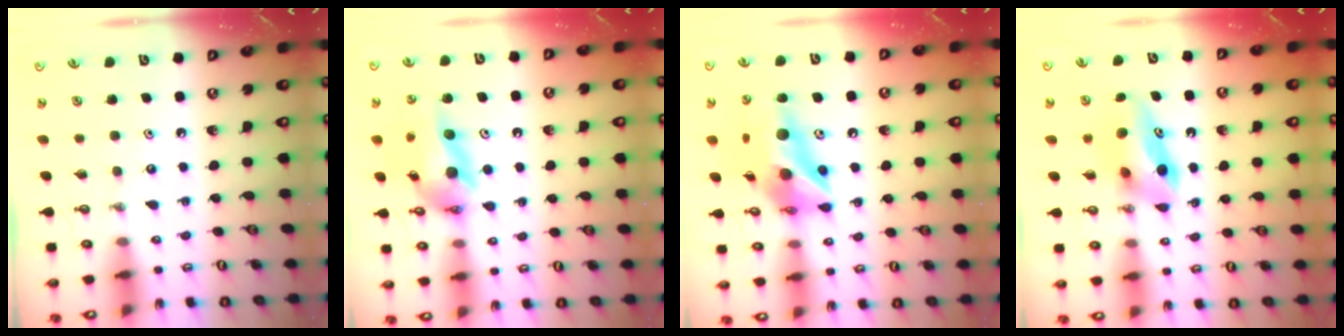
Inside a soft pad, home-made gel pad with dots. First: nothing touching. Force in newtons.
{"total": 14.0, "press": 13.8, "slide": 2.3}
{"total": 16.1, "press": 16.0, "slide": 1.5}
{"total": 8.1, "press": 7.9, "slide": 1.3}